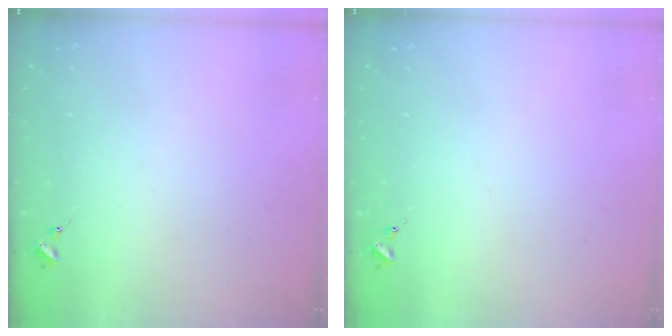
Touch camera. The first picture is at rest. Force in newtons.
{"total": 0.0}